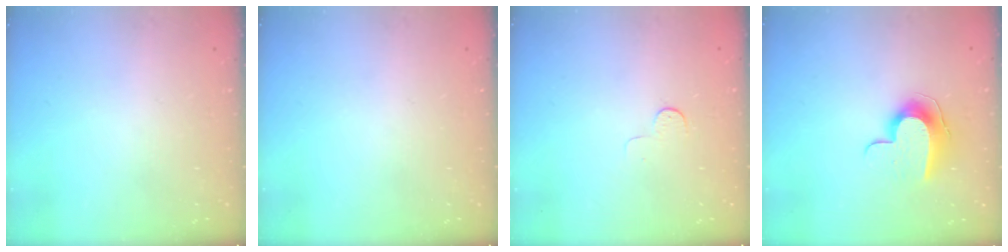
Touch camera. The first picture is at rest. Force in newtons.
{"total": 0.0}
{"total": 3.0, "press": 3.0, "slide": 0.3}
{"total": 9.6, "press": 9.6, "slide": 0.2}